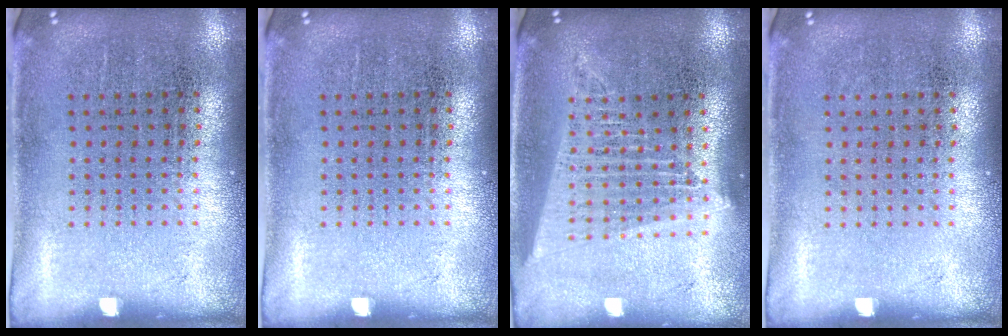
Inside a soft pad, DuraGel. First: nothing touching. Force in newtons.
{"total": 0.0}
{"total": 1.7, "press": 1.6, "slide": 0.8}
{"total": 0.0}